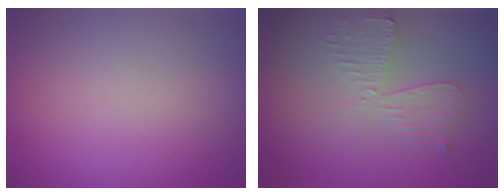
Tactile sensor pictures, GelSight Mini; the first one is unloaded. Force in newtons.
{"total": 3.5, "press": 3.5, "slide": 0.5}